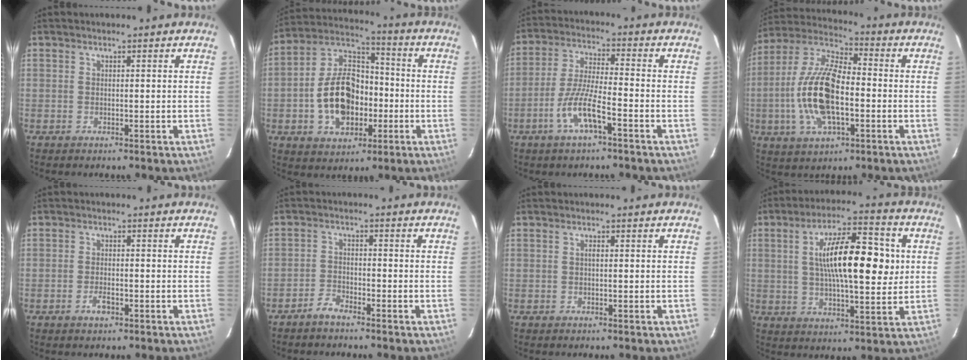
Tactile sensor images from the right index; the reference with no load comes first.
{"total": 15.2, "force": [-3.7, 9.8, 11.0], "torque": [-0.221, 0.025, -0.053]}
{"total": 8.7, "force": [-4.6, 1.3, 7.3], "torque": [-0.153, -0.003, -0.089]}
{"total": 16.6, "force": [-3.0, 7.0, 14.8], "torque": [-0.307, 0.004, -0.061]}
{"total": 2.5, "force": [-1.4, 1.0, 1.8], "torque": [-0.039, 0.000, -0.025]}
{"total": 2.9, "force": [-2.7, 0.8, 0.9], "torque": [-0.031, 0.005, -0.053]}
{"total": 0.6, "force": [0.0, 0.2, 0.6], "torque": [-0.009, 0.004, -0.002]}
{"total": 15.8, "force": [2.5, 5.0, 14.8], "torque": [-0.250, 0.019, 0.039]}